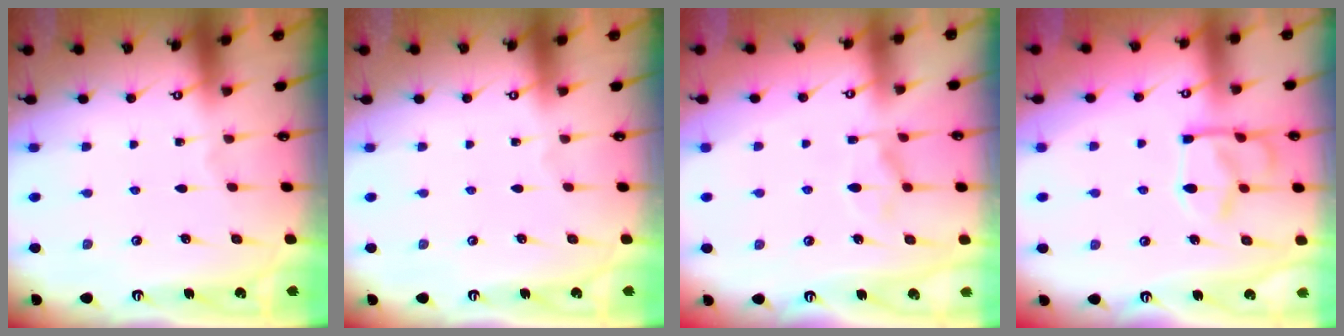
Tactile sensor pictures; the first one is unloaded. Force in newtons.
{"total": 0.0}
{"total": 4.3, "press": 4.1, "slide": 1.2}
{"total": 13.2, "press": 13.1, "slide": 1.4}